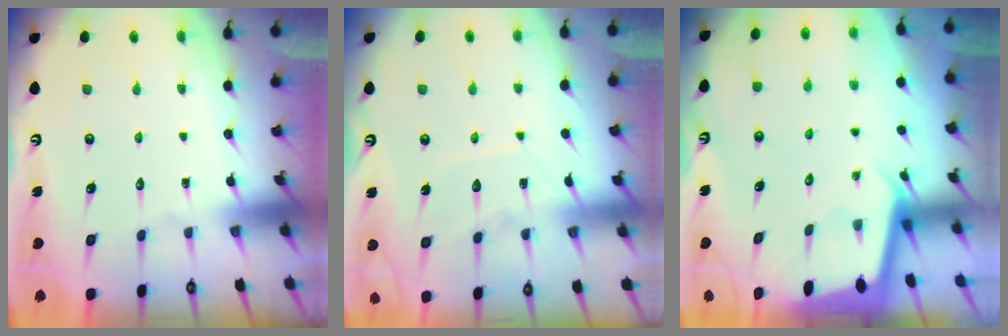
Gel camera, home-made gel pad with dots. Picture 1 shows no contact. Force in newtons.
{"total": 8.2, "press": 8.2, "slide": 0.6}
{"total": 1.9, "press": 1.9, "slide": 0.1}